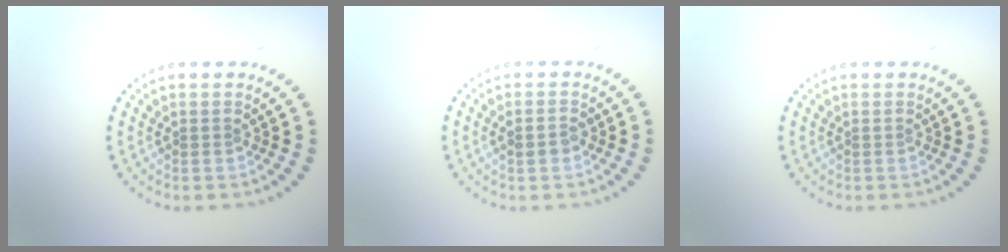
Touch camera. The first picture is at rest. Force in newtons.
{"total": 1.5, "press": 1.5, "slide": 0.2}
{"total": 0.0}